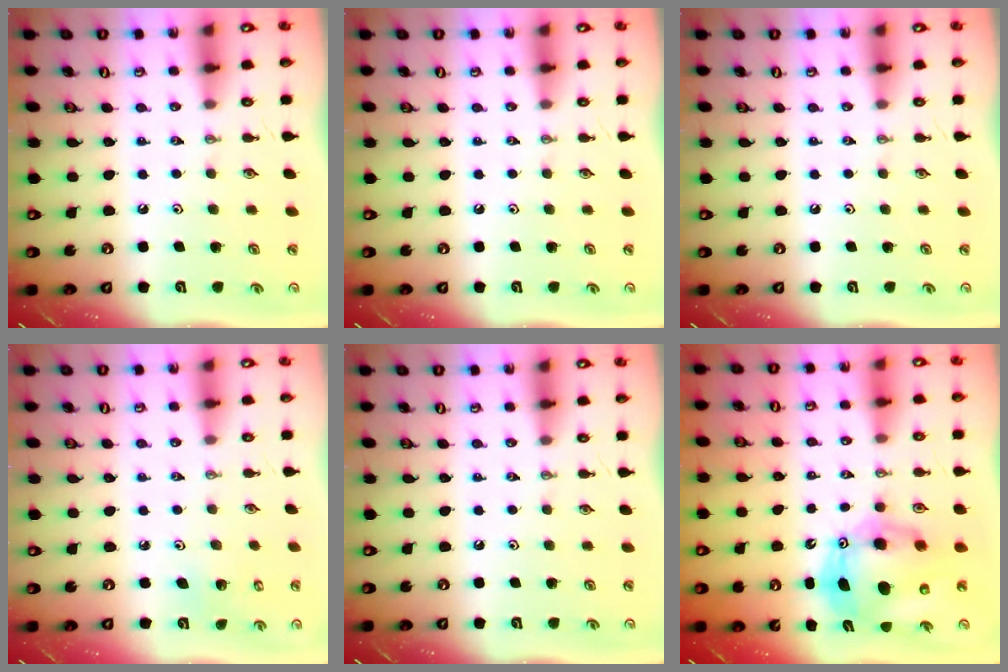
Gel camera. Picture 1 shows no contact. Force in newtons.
{"total": 0.0}
{"total": 0.0}
{"total": 3.5, "press": 3.5, "slide": 0.3}
{"total": 0.0}
{"total": 14.5, "press": 14.3, "slide": 2.4}